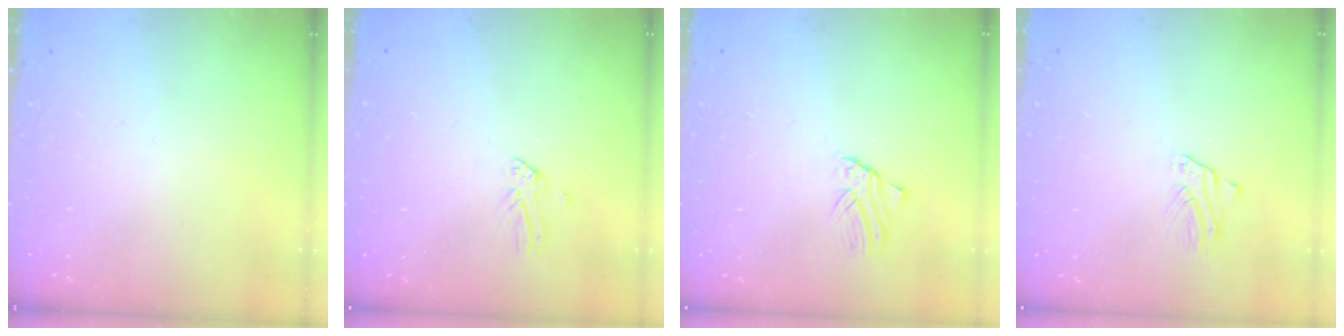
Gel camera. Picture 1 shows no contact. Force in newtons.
{"total": 0.0}
{"total": 1.4, "press": 1.4, "slide": 0.1}
{"total": 1.5, "press": 1.5, "slide": 0.1}